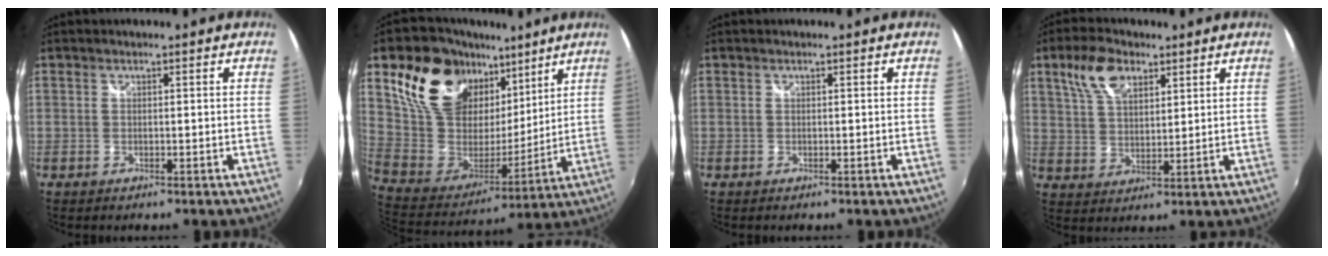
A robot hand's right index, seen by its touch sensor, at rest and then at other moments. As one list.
[{"total": 22.5, "force": [13.1, 14.0, 11.8], "torque": [-0.240, 0.037, 0.251]}, {"total": 0.0}, {"total": 8.9, "force": [4.9, 4.7, 5.7], "torque": [-0.114, 0.021, 0.095]}]